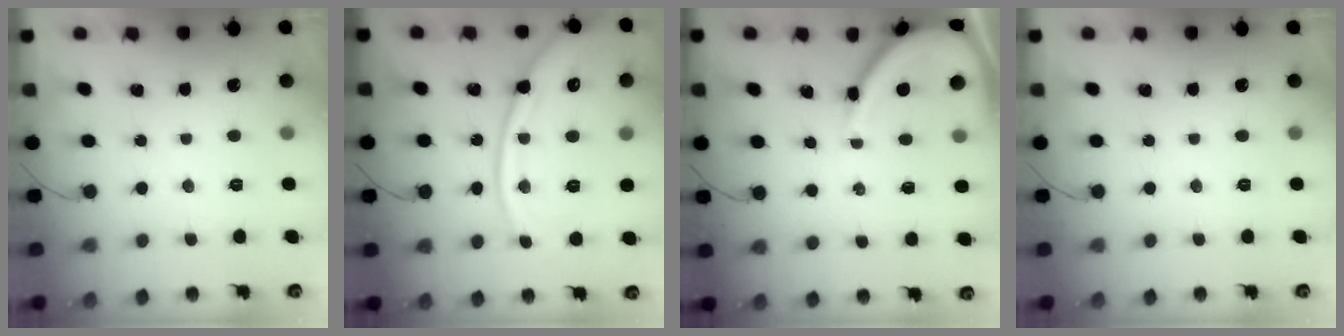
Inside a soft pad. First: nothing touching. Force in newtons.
{"total": 16.3, "press": 16.3, "slide": 1.1}
{"total": 11.1, "press": 11.0, "slide": 1.0}
{"total": 0.0}